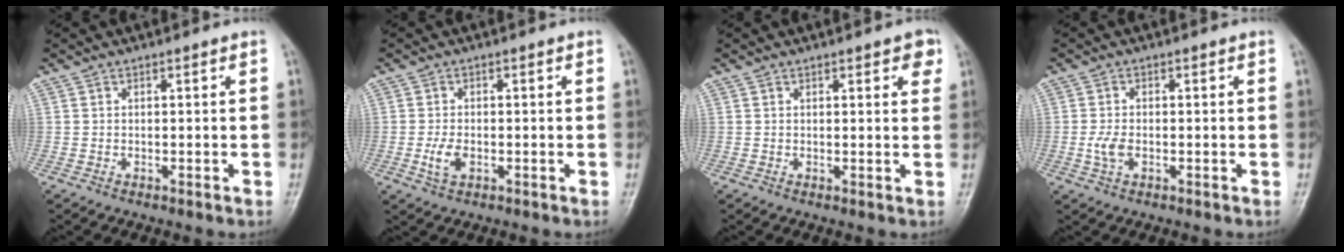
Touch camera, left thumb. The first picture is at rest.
{"total": 3.4, "force": [-0.9, 2.0, 2.6], "torque": [-0.055, 0.000, -0.016]}
{"total": 3.2, "force": [1.7, 1.3, 2.3], "torque": [-0.012, -0.004, 0.015]}
{"total": 3.2, "force": [-0.7, 1.8, 2.5], "torque": [-0.055, 0.002, -0.015]}